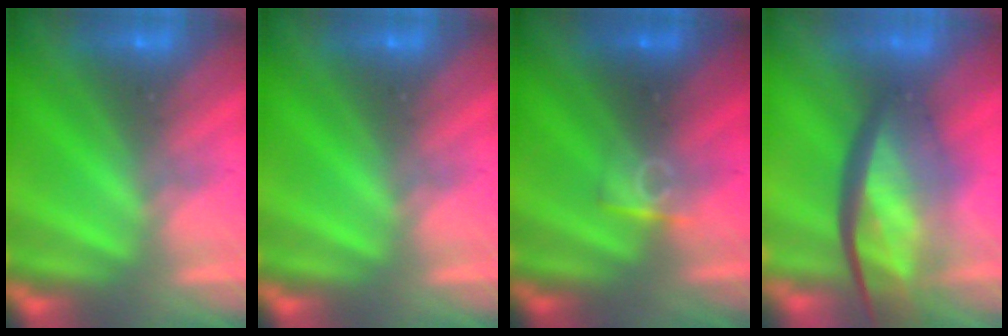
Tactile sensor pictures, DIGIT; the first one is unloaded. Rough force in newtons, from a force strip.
{"total": 0.0}
{"total": 2.7}
{"total": 7.6}